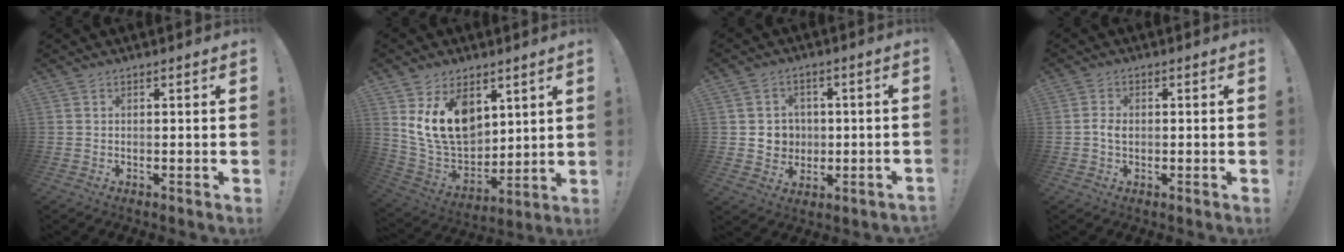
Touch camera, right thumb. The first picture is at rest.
{"total": 17.8, "force": [7.4, 12.3, 10.5], "torque": [-0.191, -0.048, 0.138]}
{"total": 6.7, "force": [-0.1, 6.6, 1.1], "torque": [-0.012, 0.000, 0.007]}
{"total": 2.5, "force": [-0.6, 1.5, 1.9], "torque": [-0.032, 0.007, -0.011]}